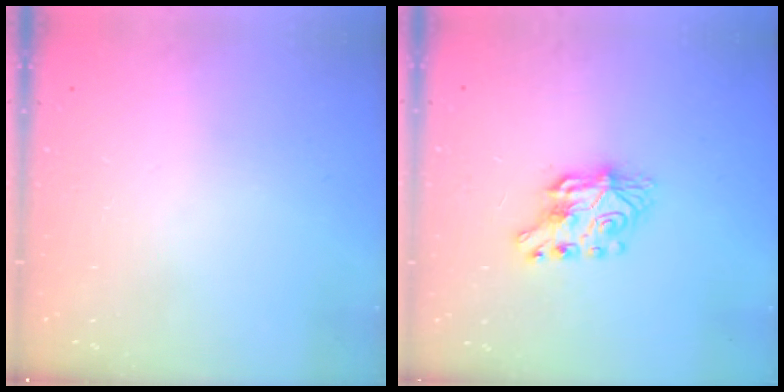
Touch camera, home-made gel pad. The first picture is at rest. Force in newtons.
{"total": 7.7, "press": 7.6, "slide": 0.7}